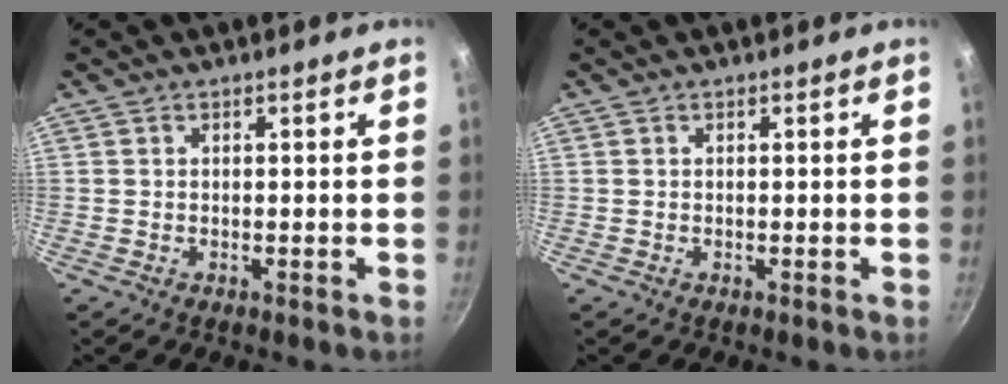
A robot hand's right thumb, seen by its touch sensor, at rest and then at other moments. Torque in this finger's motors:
{"motor_torque": [0.00, 0.00, 0.01, 0.01, 0.00]}